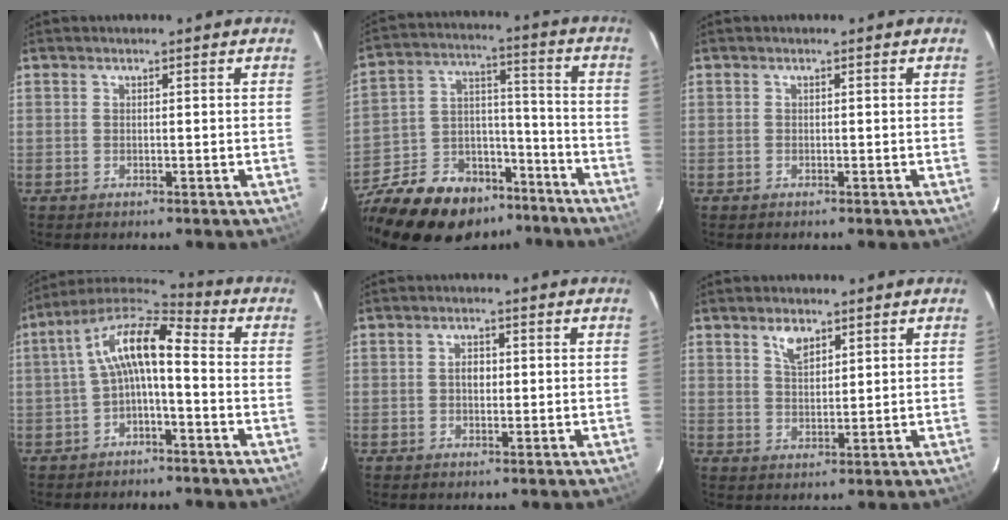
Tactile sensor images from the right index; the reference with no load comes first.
{"total": 22.9, "force": [-16.0, 13.1, 9.9], "torque": [-0.226, 0.047, -0.236]}
{"total": 0.0}
{"total": 10.2, "force": [-1.3, 3.5, 9.6], "torque": [-0.194, 0.025, -0.028]}
{"total": 2.0, "force": [0.0, 1.4, 1.4], "torque": [-0.025, 0.007, -0.001]}
{"total": 4.0, "force": [2.5, 1.9, 2.4], "torque": [-0.042, 0.006, 0.048]}